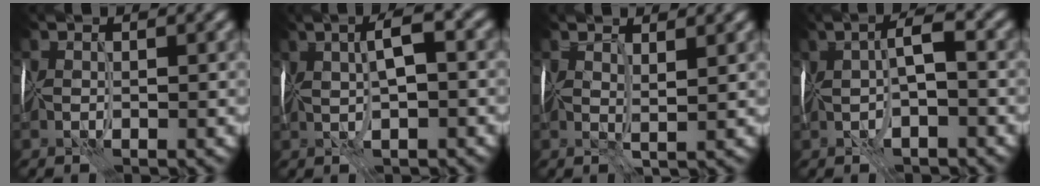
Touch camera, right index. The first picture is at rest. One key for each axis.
{"total": 4.2, "fx": 1.4, "fy": 1.1, "fz": 3.9, "tx": -0.070, "ty": 0.011, "tz": 0.020}
{"total": 1.7, "fx": 1.4, "fy": -0.2, "fz": 1.0, "tx": -0.019, "ty": 0.001, "tz": 0.023}
{"total": 3.3, "fx": 0.2, "fy": 1.2, "fz": 3.1, "tx": -0.059, "ty": 0.006, "tz": 0.000}